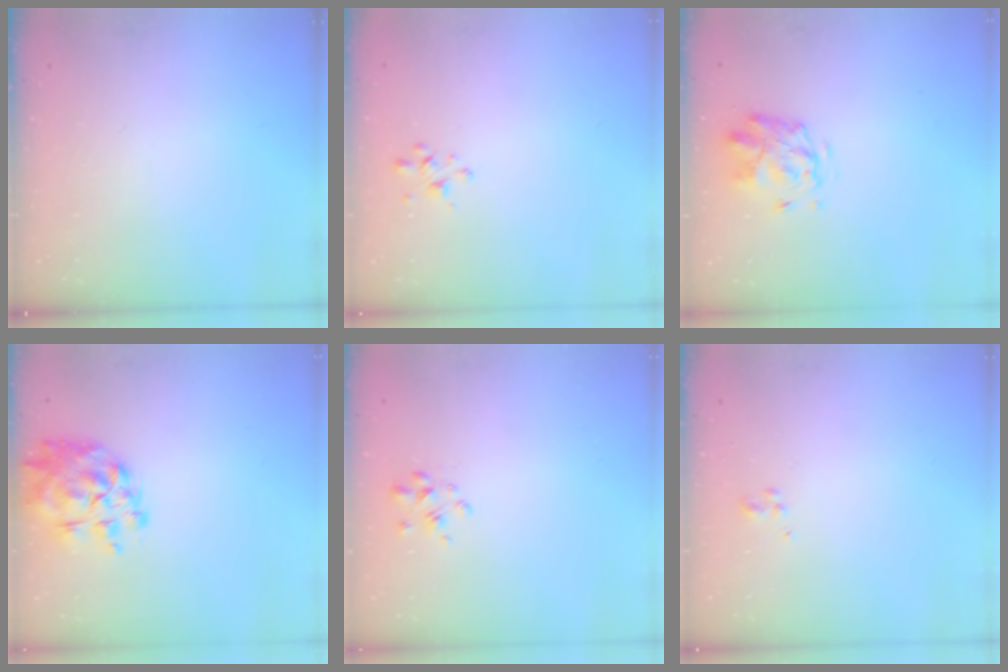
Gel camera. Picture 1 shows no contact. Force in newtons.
{"total": 2.0, "press": 2.0, "slide": 0.4}
{"total": 2.8, "press": 2.4, "slide": 1.4}
{"total": 10.2, "press": 9.6, "slide": 3.5}
{"total": 2.5, "press": 2.3, "slide": 1.1}
{"total": 1.3, "press": 1.2, "slide": 0.6}